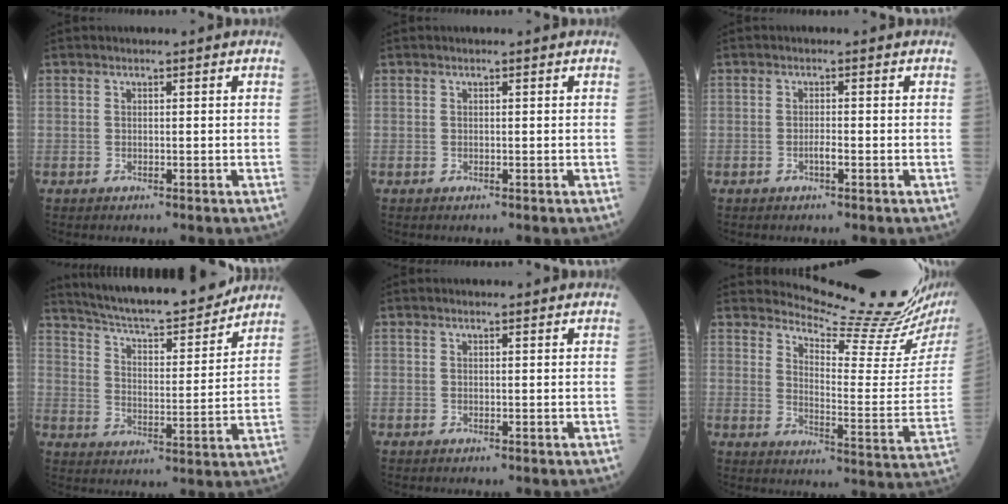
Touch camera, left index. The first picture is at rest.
{"total": 0.0}
{"total": 1.1, "force": [-0.5, 0.1, 1.0], "torque": [-0.021, 0.001, -0.010]}
{"total": 18.5, "force": [16.9, 2.0, 7.4], "torque": [-0.122, -0.004, 0.254]}
{"total": 0.8, "force": [0.7, 0.1, 0.2], "torque": [-0.012, 0.004, 0.010]}
{"total": 15.6, "force": [15.1, -2.0, 3.3], "torque": [-0.056, -0.116, 0.194]}